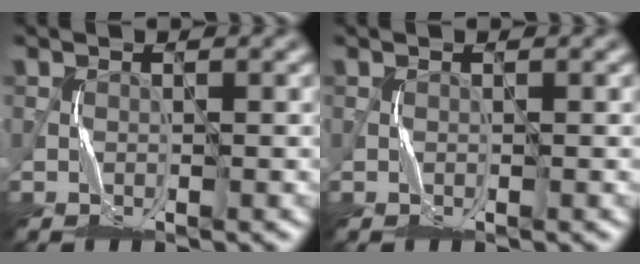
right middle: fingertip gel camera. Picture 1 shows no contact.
{"total": 0.0}